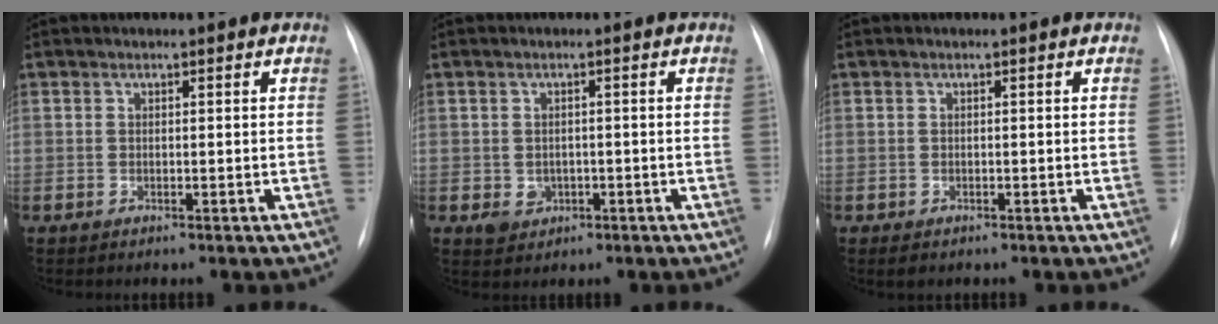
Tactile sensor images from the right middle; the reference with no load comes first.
{"total": 2.8, "force": [-0.7, 2.5, 1.1], "torque": [-0.014, 0.003, 0.002]}
{"total": 1.4, "force": [-0.9, 0.8, 0.6], "torque": [-0.012, 0.000, -0.006]}